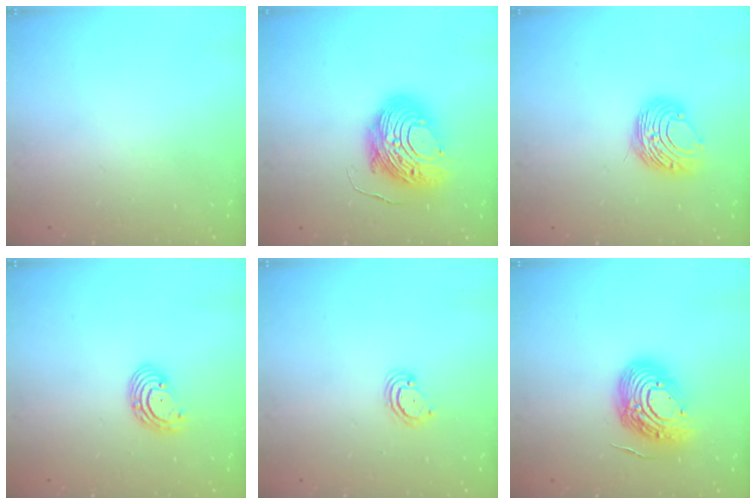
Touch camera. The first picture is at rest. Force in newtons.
{"total": 11.6, "press": 11.6, "slide": 0.9}
{"total": 9.7, "press": 9.7, "slide": 1.0}
{"total": 3.9, "press": 3.9, "slide": 0.3}
{"total": 2.9, "press": 2.9, "slide": 0.3}
{"total": 15.0, "press": 14.9, "slide": 1.5}